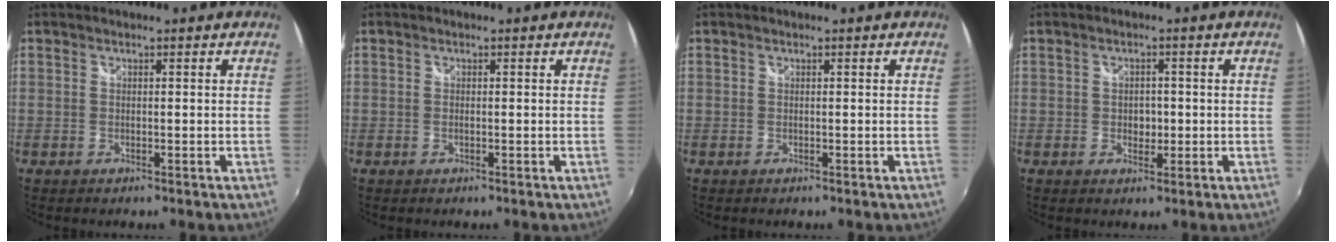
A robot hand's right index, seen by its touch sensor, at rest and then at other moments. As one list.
[{"total": 0.0}, {"total": 0.0}, {"total": 2.5, "force": [-0.3, 2.1, 1.4], "torque": [-0.020, 0.001, -0.005]}]